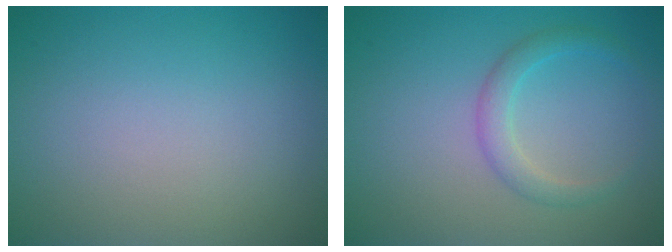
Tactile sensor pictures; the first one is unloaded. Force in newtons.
{"total": 2.1, "press": 2.1, "slide": 0.1}